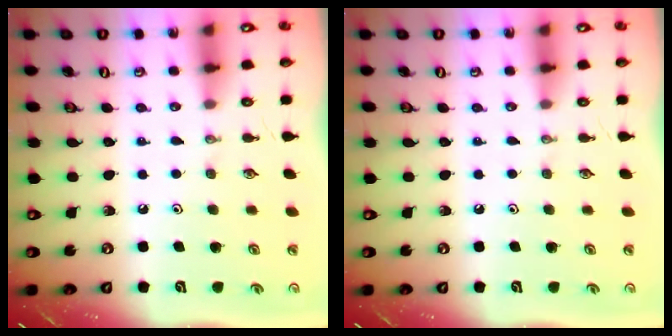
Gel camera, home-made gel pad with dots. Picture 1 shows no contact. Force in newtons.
{"total": 0.0}